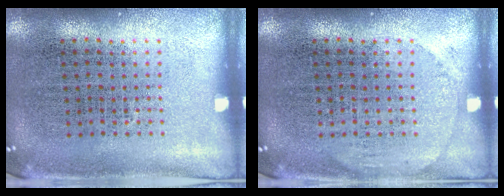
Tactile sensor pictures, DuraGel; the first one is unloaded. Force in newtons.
{"total": 1.0, "press": 1.0, "slide": 0.1}